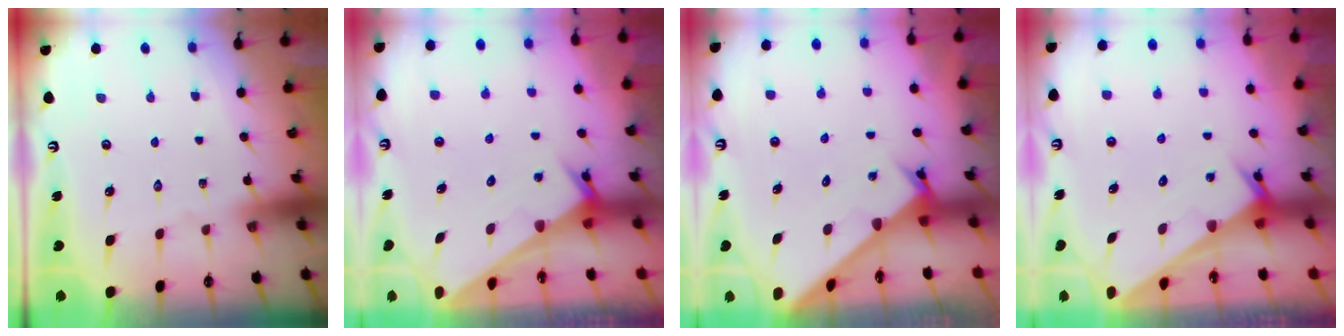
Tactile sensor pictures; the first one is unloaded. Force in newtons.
{"total": 2.4, "press": 2.4, "slide": 0.1}
{"total": 2.6, "press": 2.6, "slide": 0.2}
{"total": 2.4, "press": 2.4, "slide": 0.2}